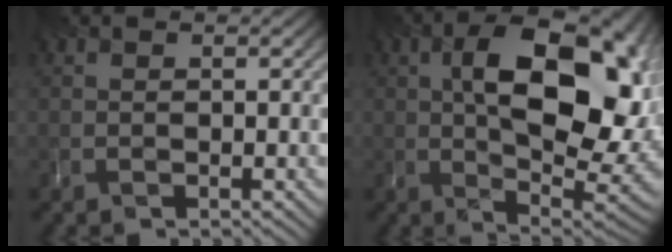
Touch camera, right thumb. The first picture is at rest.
{"total": 17.5, "force": [2.6, 9.7, 14.3], "torque": [-0.189, -0.004, 0.043]}